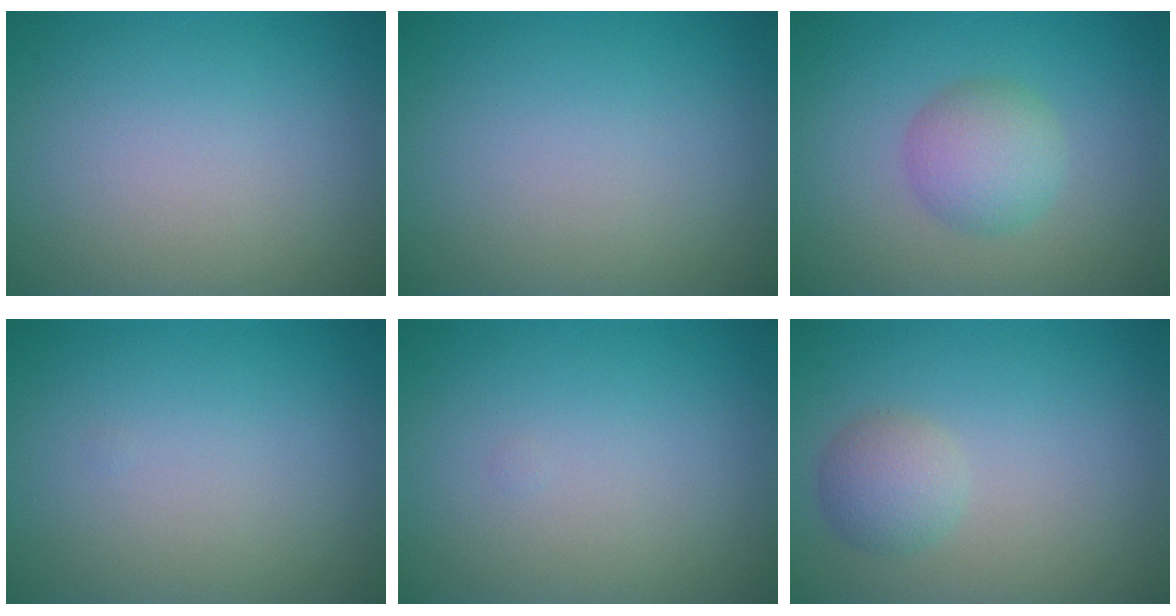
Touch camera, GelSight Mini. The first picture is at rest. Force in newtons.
{"total": 0.0}
{"total": 3.4, "press": 3.4, "slide": 0.1}
{"total": 0.0}
{"total": 0.0}
{"total": 2.4, "press": 2.4, "slide": 0.0}